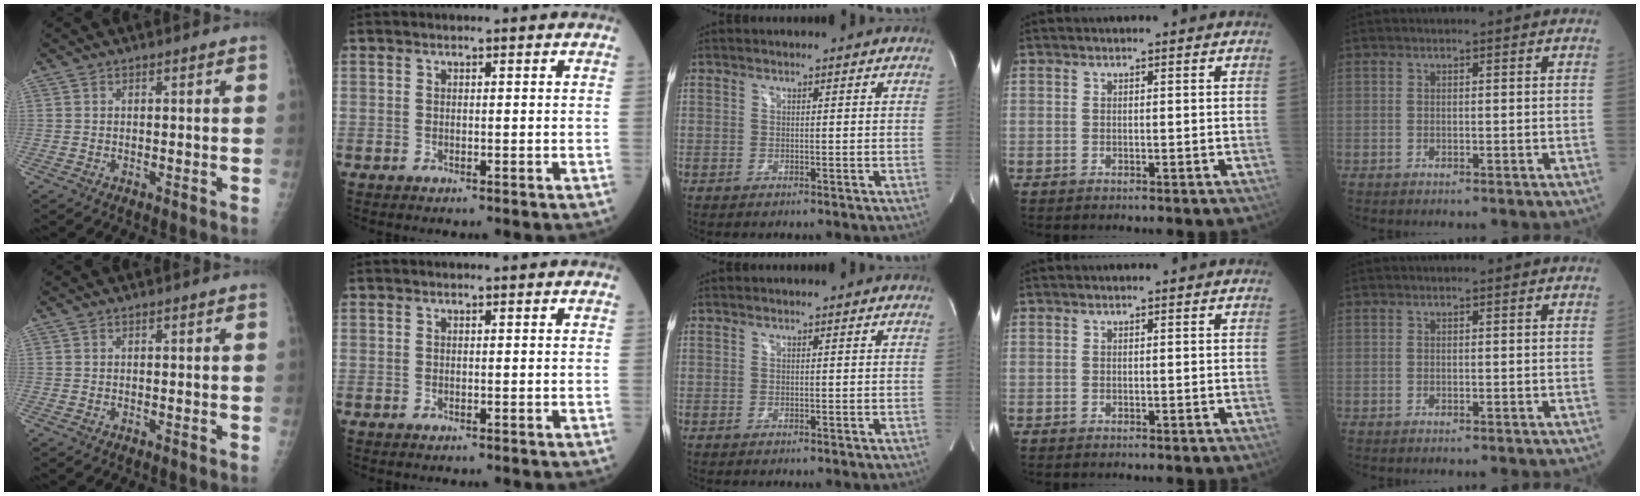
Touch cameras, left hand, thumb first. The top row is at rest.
{}